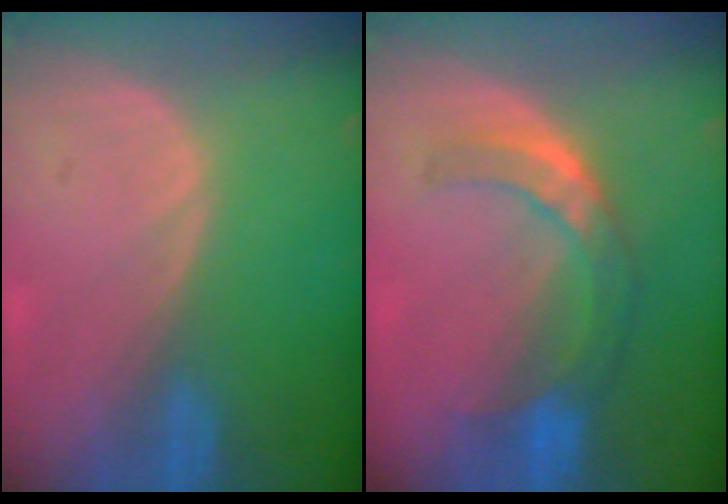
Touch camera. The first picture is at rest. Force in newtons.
{"total": 7.5, "press": 6.5, "slide": 3.8}